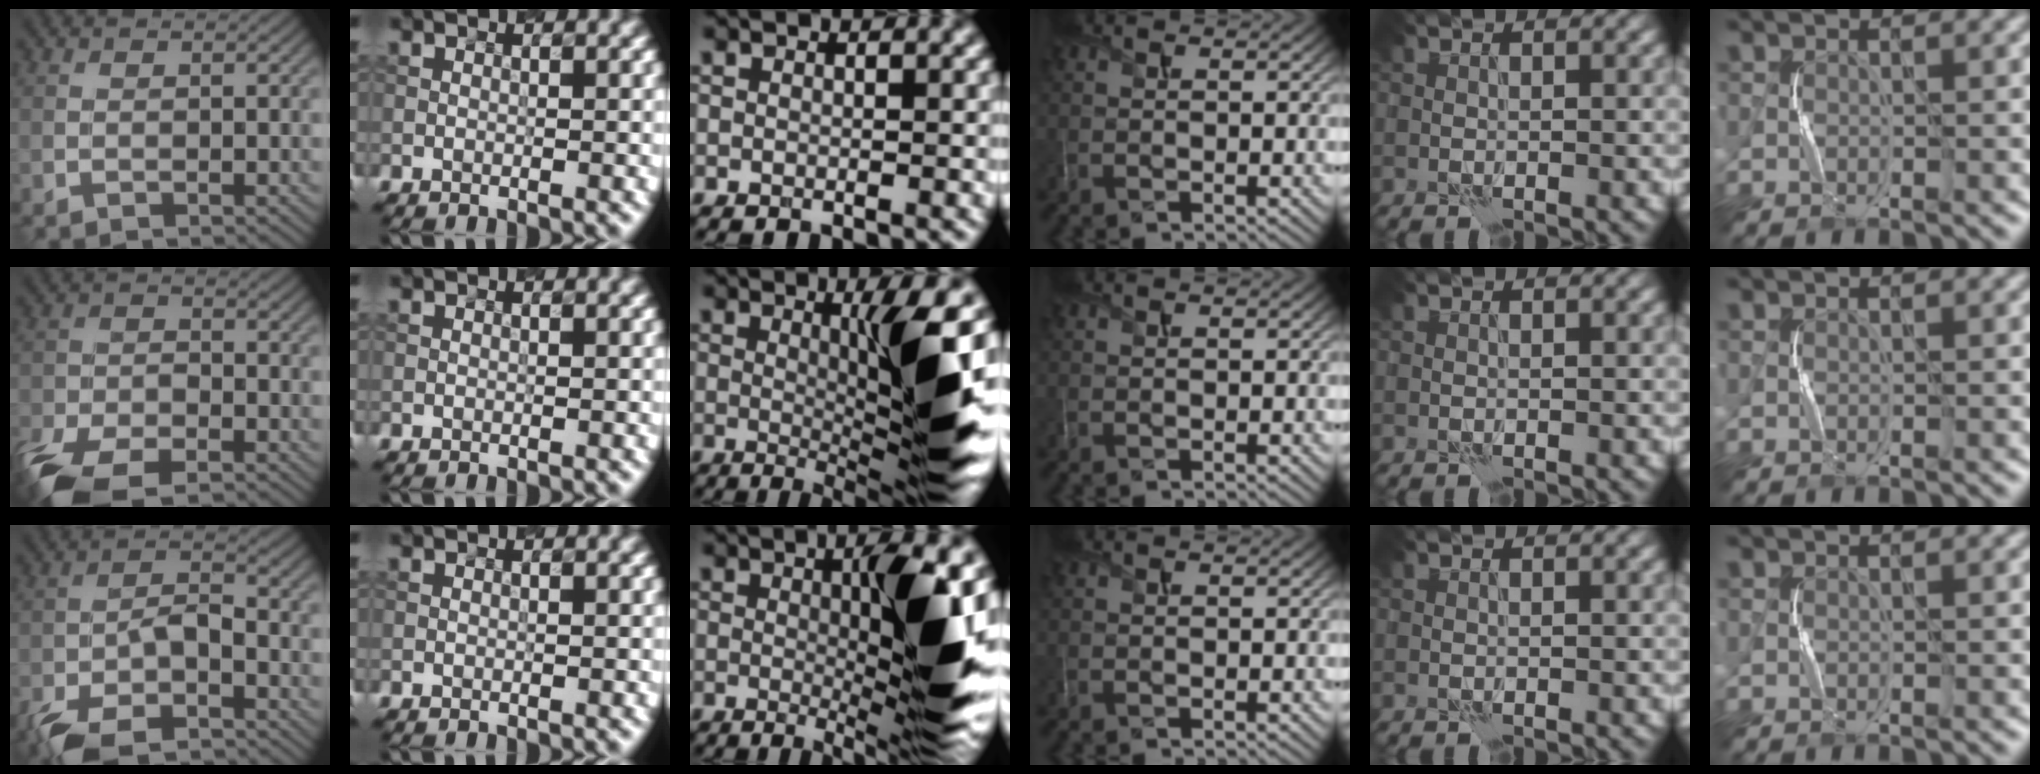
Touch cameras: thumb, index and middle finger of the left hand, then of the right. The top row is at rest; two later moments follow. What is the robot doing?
{"motion": "squeeze", "object": "paper clamp"}